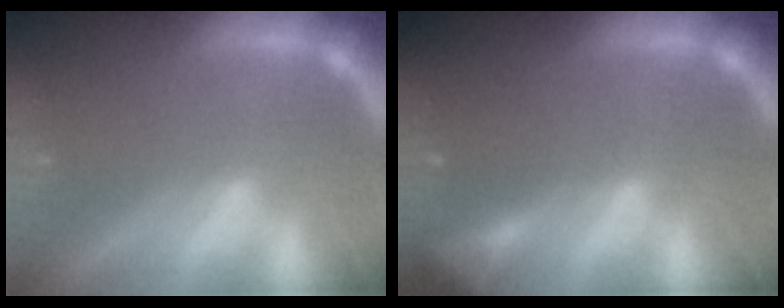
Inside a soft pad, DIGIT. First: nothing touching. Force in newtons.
{"total": 2.4}